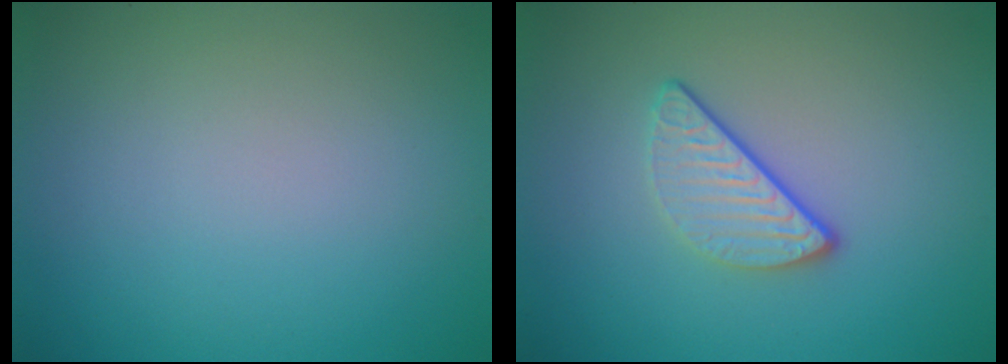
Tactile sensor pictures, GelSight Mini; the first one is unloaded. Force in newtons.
{"total": 3.0, "press": 2.3, "slide": 1.8}